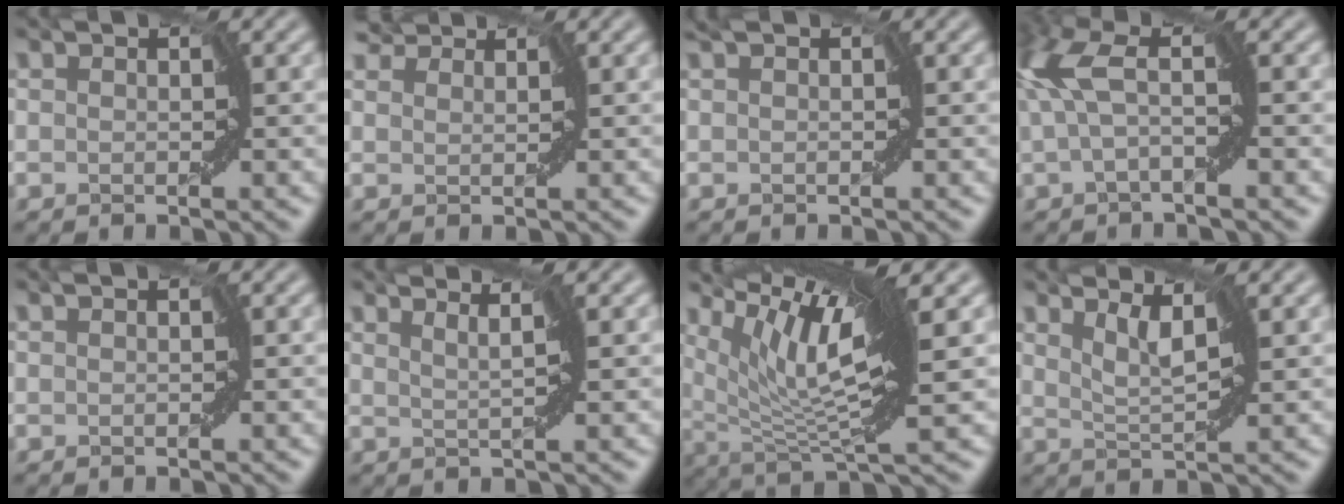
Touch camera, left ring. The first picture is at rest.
{"total": 1.6, "force": [1.4, 0.7, 0.5], "torque": [-0.018, 0.002, 0.013]}
{"total": 0.5, "force": [0.3, 0.1, 0.5], "torque": [-0.012, 0.001, 0.003]}
{"total": 5.1, "force": [0.9, 1.2, 4.8], "torque": [-0.117, 0.024, 0.003]}
{"total": 0.0}
{"total": 3.1, "force": [2.3, 0.5, 2.0], "torque": [-0.027, 0.006, 0.008]}
{"total": 8.8, "force": [4.7, 1.4, 7.2], "torque": [-0.131, 0.006, 0.091]}
{"total": 2.6, "force": [2.0, -0.1, 1.7], "torque": [-0.036, -0.003, 0.036]}